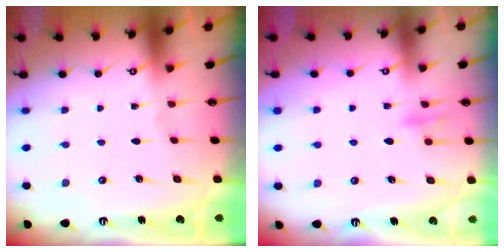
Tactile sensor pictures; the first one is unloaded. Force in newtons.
{"total": 8.2, "press": 8.2, "slide": 0.6}